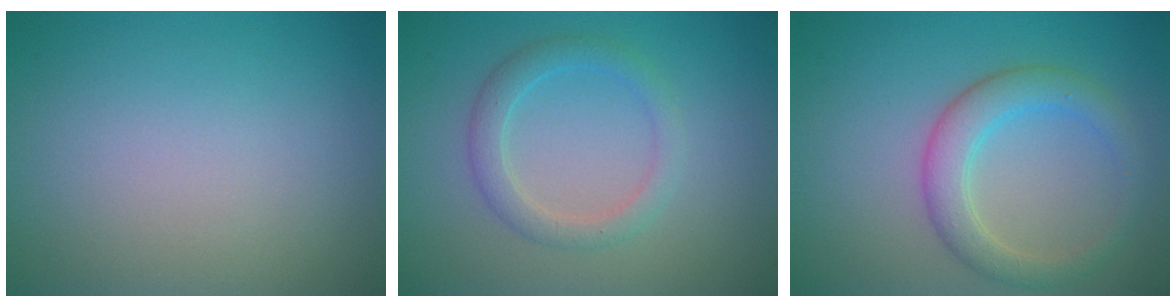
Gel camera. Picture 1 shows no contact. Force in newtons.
{"total": 2.5, "press": 2.5, "slide": 0.1}
{"total": 3.7, "press": 3.7, "slide": 0.2}